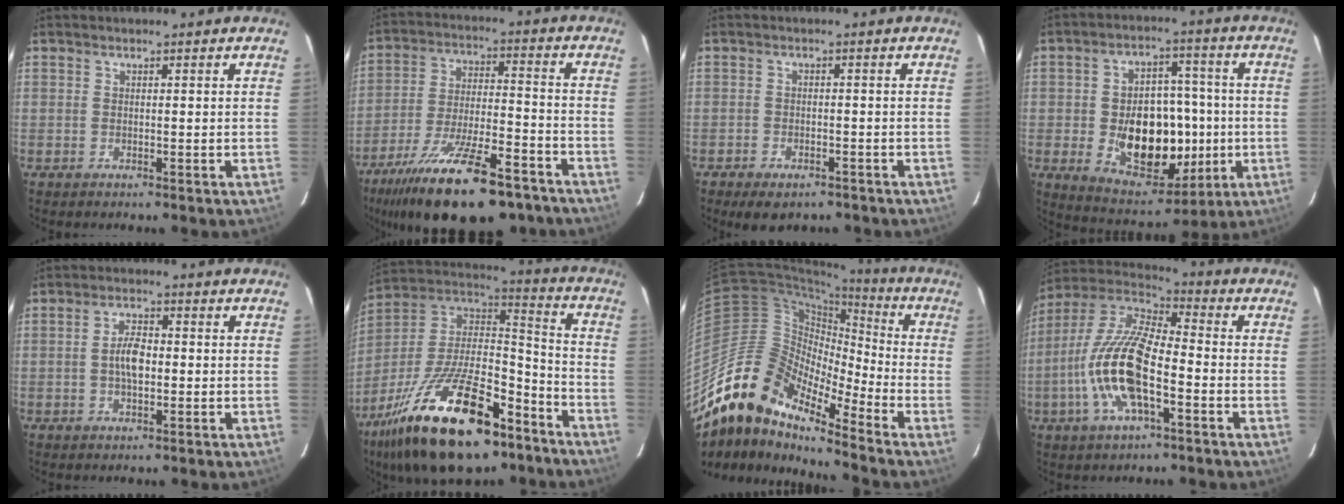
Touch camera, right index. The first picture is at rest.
{"total": 24.1, "force": [-17.8, 7.3, 14.6], "torque": [-0.273, -0.046, -0.271]}
{"total": 6.3, "force": [-4.7, 3.0, 3.0], "torque": [-0.068, -0.008, -0.065]}
{"total": 17.4, "force": [-2.5, 11.5, 12.7], "torque": [-0.236, 0.011, -0.014]}
{"total": 4.8, "force": [-0.4, 2.3, 4.2], "torque": [-0.080, 0.008, -0.006]}
{"total": 29.5, "force": [-17.9, 12.1, 20.1], "torque": [-0.386, -0.021, -0.285]}
{"total": 16.1, "force": [-13.3, 5.0, 7.6], "torque": [-0.118, 0.002, -0.273]}
{"total": 17.3, "force": [-5.1, 6.3, 15.3], "torque": [-0.313, -0.004, -0.107]}